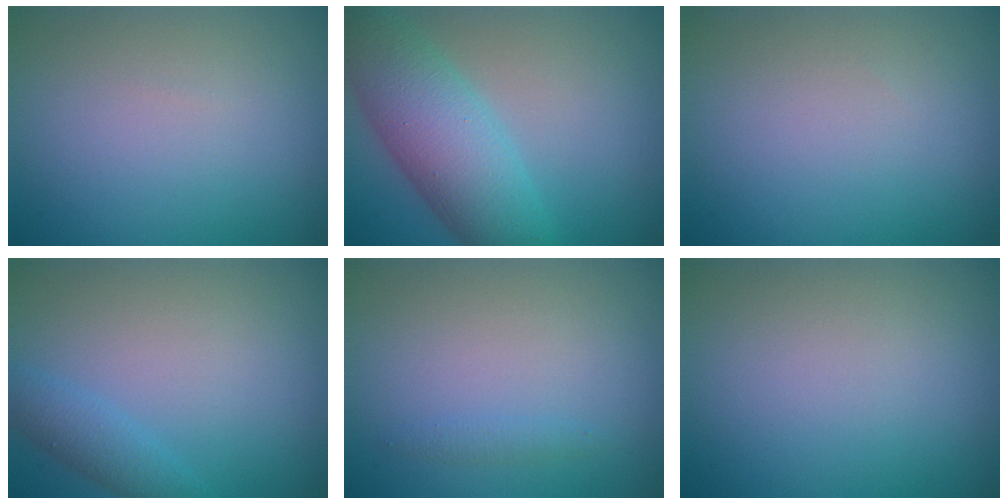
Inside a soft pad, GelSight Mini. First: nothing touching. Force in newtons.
{"total": 7.5, "press": 7.5, "slide": 0.2}
{"total": 0.0}
{"total": 1.9, "press": 1.9, "slide": 0.1}
{"total": 0.7, "press": 0.7, "slide": 0.0}
{"total": 0.0}